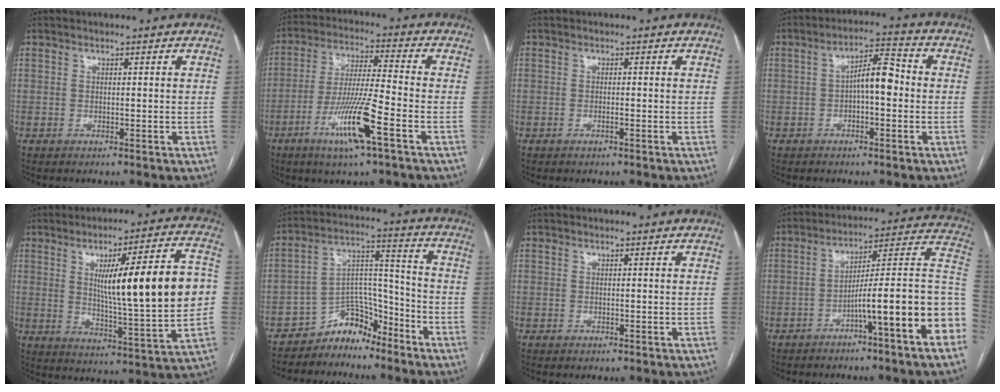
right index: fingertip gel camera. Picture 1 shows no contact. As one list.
[{"total": 12.0, "force": [-5.5, 0.0, 10.6], "torque": [-0.207, -0.016, -0.106]}, {"total": 0.6, "force": [-0.3, 0.0, 0.5], "torque": [-0.012, 0.000, -0.004]}, {"total": 6.2, "force": [-0.4, 1.9, 5.9], "torque": [-0.096, 0.028, -0.008]}, {"total": 20.1, "force": [2.3, 1.7, 19.9], "torque": [-0.290, 0.010, 0.033]}, {"total": 9.6, "force": [-8.7, 3.7, 1.9], "torque": [-0.021, 0.065, -0.151]}, {"total": 0.0}, {"total": 16.3, "force": [-6.4, 0.1, 14.9], "torque": [-0.166, 0.038, -0.094]}]